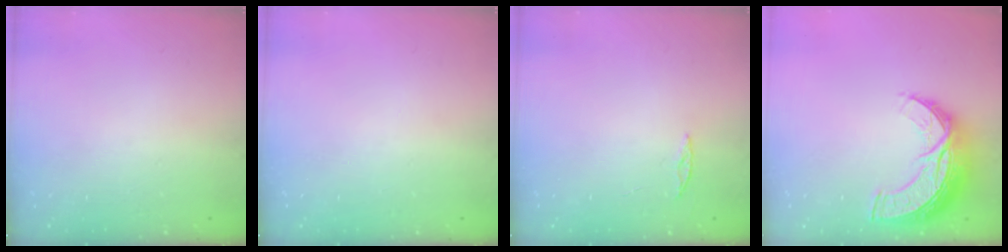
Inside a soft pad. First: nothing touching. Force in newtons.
{"total": 0.0}
{"total": 2.0, "press": 2.0, "slide": 0.2}
{"total": 13.7, "press": 13.6, "slide": 0.8}